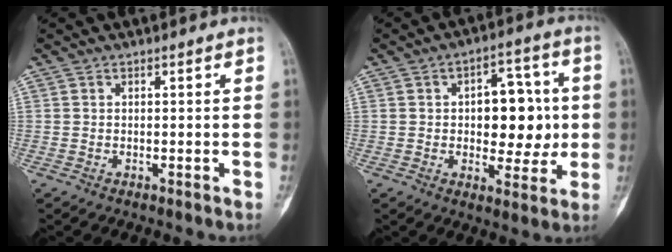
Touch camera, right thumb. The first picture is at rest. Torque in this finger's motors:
{"motor_torque": [1.53, 1.45, 0.51, -0.50, 0.09]}